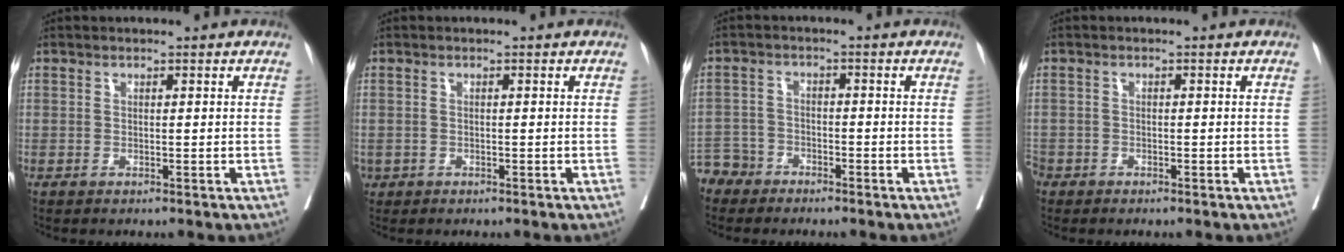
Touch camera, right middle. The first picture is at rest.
{"total": 1.0, "force": [-0.4, 0.9, 0.2], "torque": [-0.007, 0.004, -0.003]}
{"total": 5.2, "force": [-4.4, 2.8, -0.4], "torque": [0.012, 0.000, -0.091]}
{"total": 3.2, "force": [-2.1, 2.3, 0.9], "torque": [-0.027, -0.001, -0.045]}